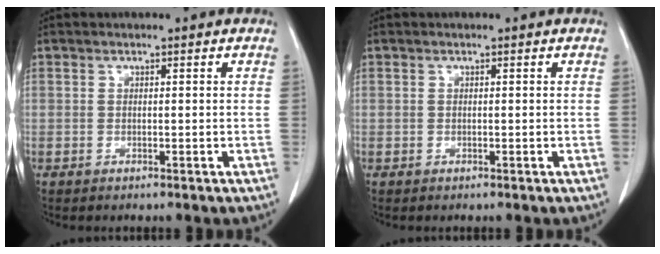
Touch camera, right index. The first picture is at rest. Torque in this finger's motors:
{"motor_torque": [0.16, 0.02, 0.01, 0.00]}